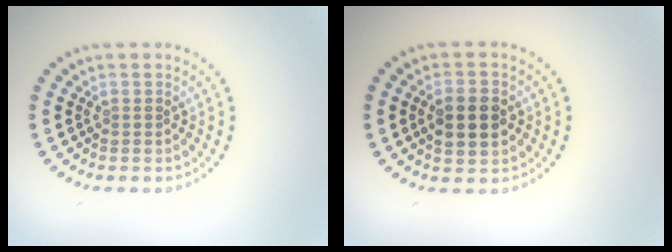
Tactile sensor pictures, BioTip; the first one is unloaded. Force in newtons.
{"total": 3.9, "press": 3.9, "slide": 0.2}